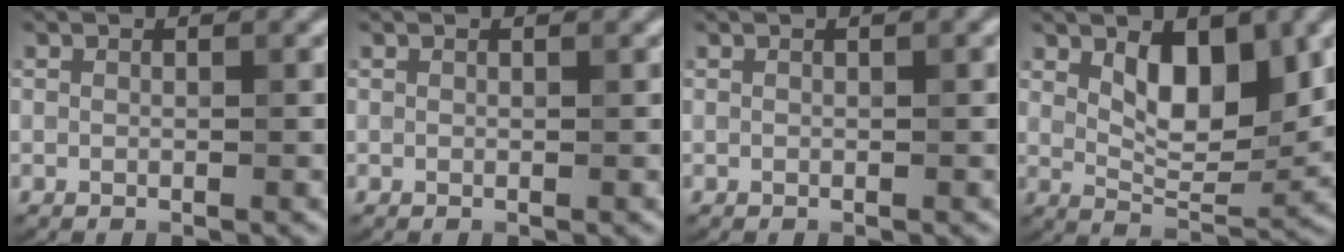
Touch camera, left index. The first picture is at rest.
{"total": 0.0}
{"total": 0.7, "force": [0.2, 0.0, 0.6], "torque": [-0.010, 0.004, 0.002]}
{"total": 5.7, "force": [2.1, 2.6, 4.7], "torque": [-0.076, -0.005, 0.036]}